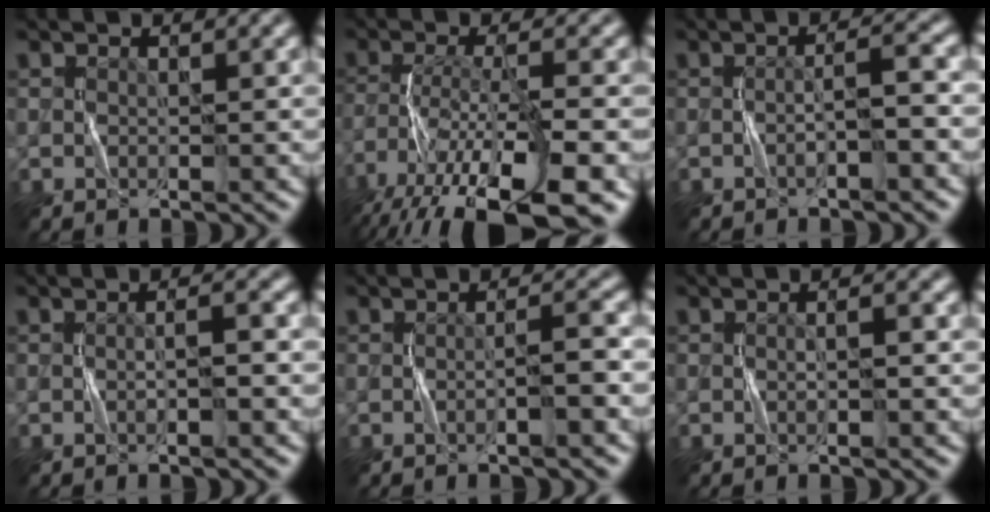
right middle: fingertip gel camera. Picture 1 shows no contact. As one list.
[{"total": 13.5, "force": [-8.9, 4.0, 9.3], "torque": [-0.182, -0.035, -0.138]}, {"total": 2.7, "force": [-0.9, 0.4, 2.6], "torque": [-0.036, 0.013, -0.021]}, {"total": 2.3, "force": [-0.4, 0.6, 2.2], "torque": [-0.013, 0.003, -0.020]}, {"total": 2.6, "force": [-0.9, 0.3, 2.4], "torque": [-0.031, 0.013, -0.021]}, {"total": 1.8, "force": [0.0, 0.5, 1.8], "torque": [-0.008, -0.004, -0.012]}]